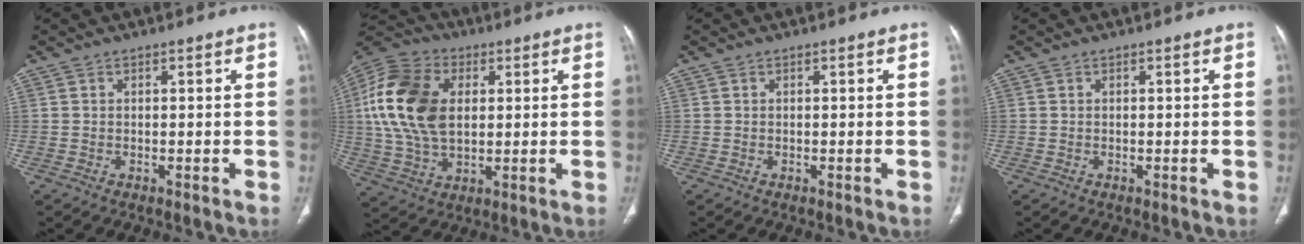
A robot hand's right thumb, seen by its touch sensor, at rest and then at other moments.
{"total": 18.4, "force": [3.0, 11.9, 13.7], "torque": [-0.270, 0.005, 0.054]}
{"total": 0.0}
{"total": 0.0}